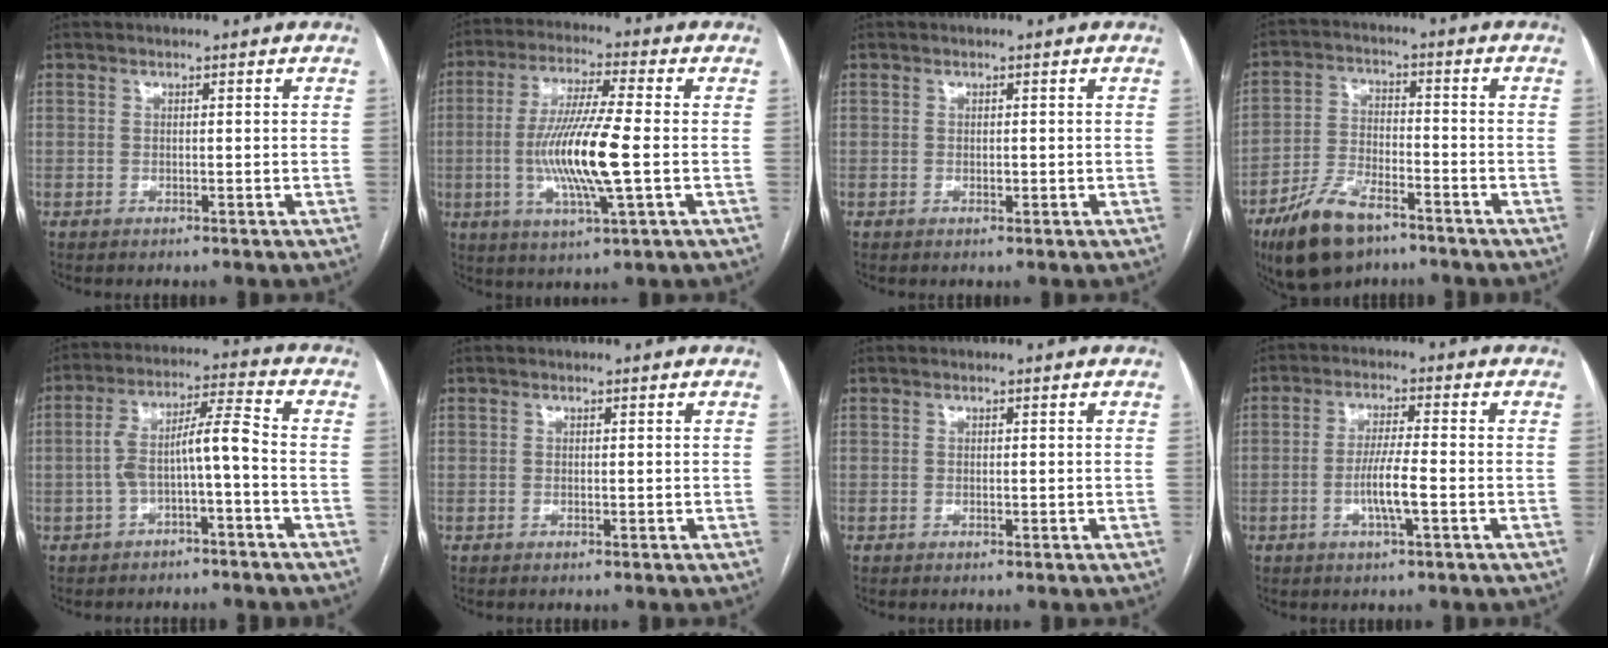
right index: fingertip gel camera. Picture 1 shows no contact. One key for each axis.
{"total": 12.9, "fx": -1.6, "fy": 0.5, "fz": 12.8, "tx": -0.252, "ty": -0.009, "tz": -0.034}
{"total": 0.7, "fx": -0.1, "fy": 0.4, "fz": 0.6, "tx": -0.009, "ty": 0.000, "tz": -0.001}
{"total": 10.7, "fx": -7.2, "fy": 4.2, "fz": 6.7, "tx": -0.142, "ty": -0.010, "tz": -0.131}
{"total": 7.7, "fx": -2.0, "fy": 0.9, "fz": 7.4, "tx": -0.134, "ty": 0.039, "tz": -0.031}
{"total": 0.0}
{"total": 0.0}
{"total": 5.6, "fx": -1.7, "fy": 0.2, "fz": 5.3, "tx": -0.103, "ty": -0.003, "tz": -0.032}